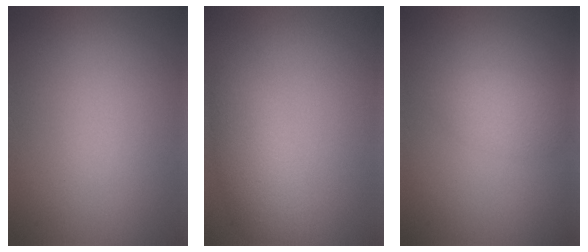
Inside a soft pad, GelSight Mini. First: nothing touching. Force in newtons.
{"total": 3.2, "press": 3.1, "slide": 0.2}
{"total": 1.8, "press": 1.8, "slide": 0.0}